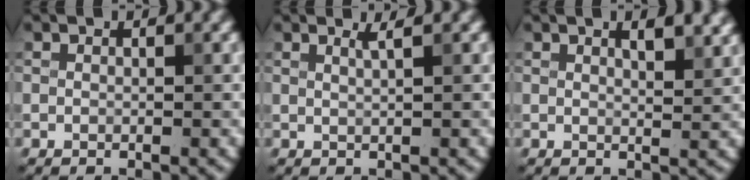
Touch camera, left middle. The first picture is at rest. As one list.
[{"total": 1.3, "force": [0.7, 0.4, 1.0], "torque": [-0.007, 0.000, 0.007]}, {"total": 3.0, "force": [1.8, 1.0, 2.1], "torque": [-0.017, 0.007, 0.018]}]